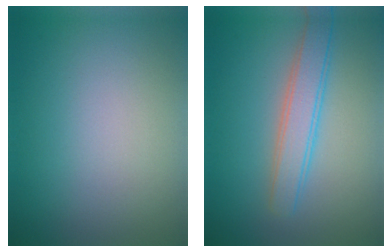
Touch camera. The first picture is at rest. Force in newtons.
{"total": 3.3, "press": 3.3, "slide": 0.1}